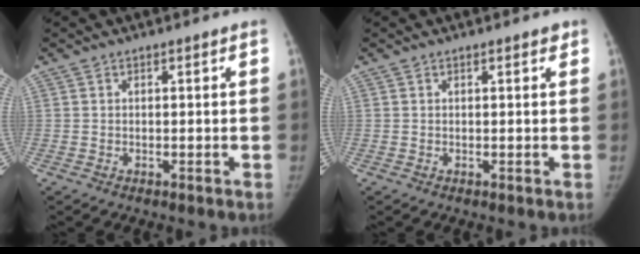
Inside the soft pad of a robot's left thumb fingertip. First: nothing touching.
{"total": 0.6, "force": [0.4, 0.3, 0.3], "torque": [-0.001, -0.001, 0.002]}